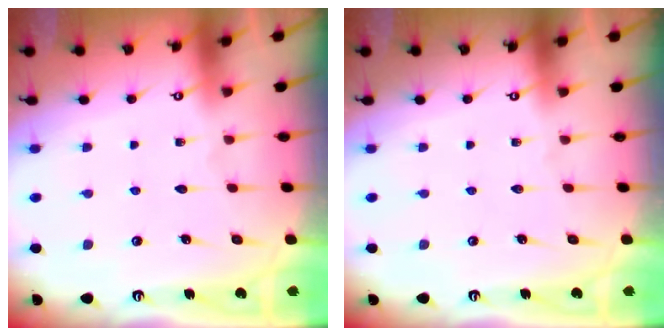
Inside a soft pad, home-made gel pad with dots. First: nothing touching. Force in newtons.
{"total": 0.0}